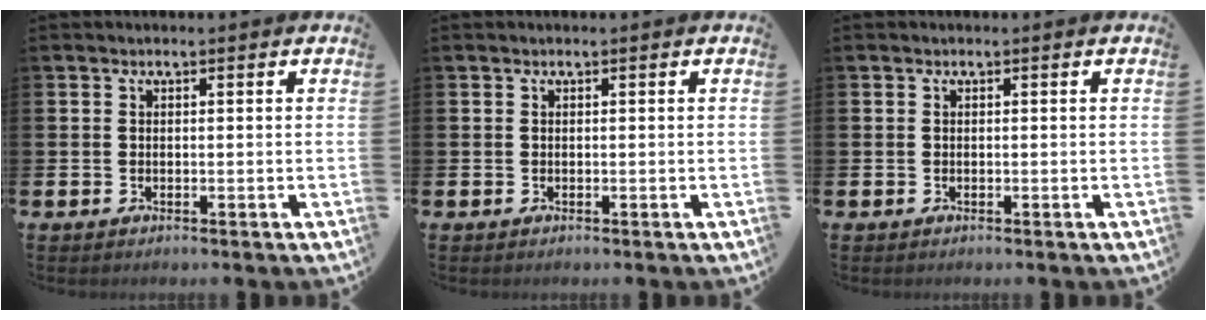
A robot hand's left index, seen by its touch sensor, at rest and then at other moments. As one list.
[{"total": 0.0}, {"total": 0.0}]